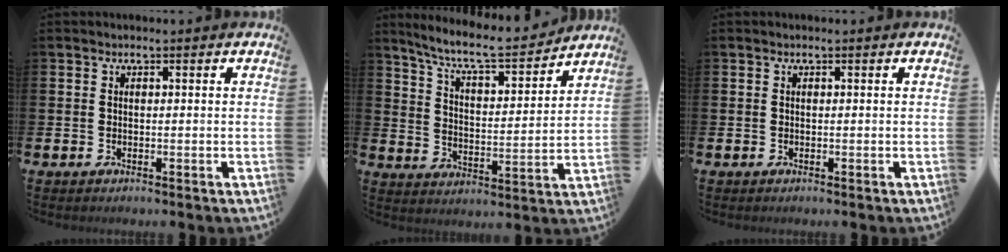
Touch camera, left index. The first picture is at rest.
{"total": 8.7, "force": [7.9, 1.4, 3.4], "torque": [-0.086, -0.052, 0.134]}
{"total": 0.0}